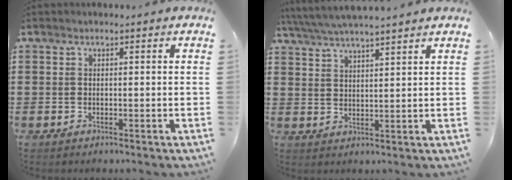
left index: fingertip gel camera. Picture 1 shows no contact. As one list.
[{"total": 4.3, "force": [4.0, -0.4, 1.5], "torque": [-0.041, -0.017, 0.070]}]